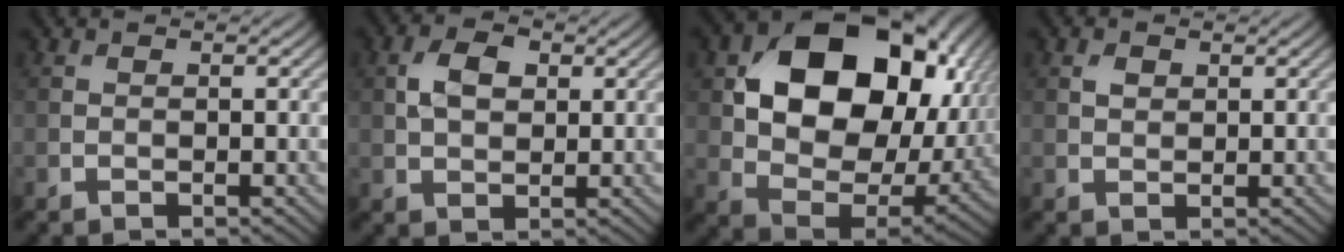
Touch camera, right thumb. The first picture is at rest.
{"total": 4.3, "force": [1.1, 2.8, 3.1], "torque": [-0.066, 0.007, 0.016]}
{"total": 18.5, "force": [4.8, 12.8, 12.5], "torque": [-0.219, -0.024, 0.112]}
{"total": 1.4, "force": [0.7, 0.9, 0.8], "torque": [-0.017, 0.000, 0.013]}